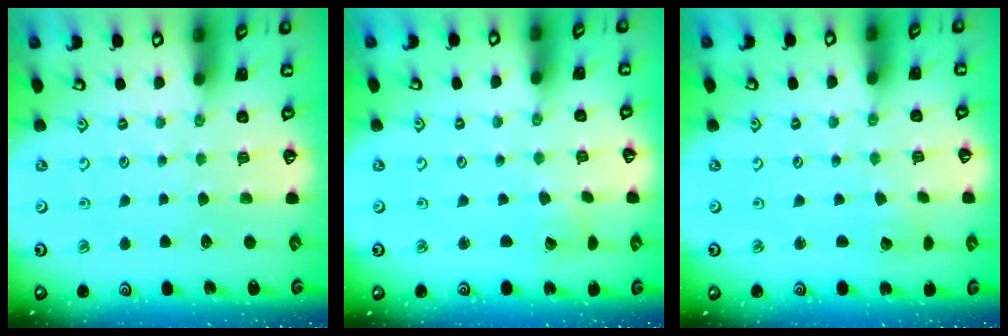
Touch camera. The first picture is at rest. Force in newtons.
{"total": 2.0, "press": 2.0, "slide": 0.3}
{"total": 1.3, "press": 1.3, "slide": 0.0}